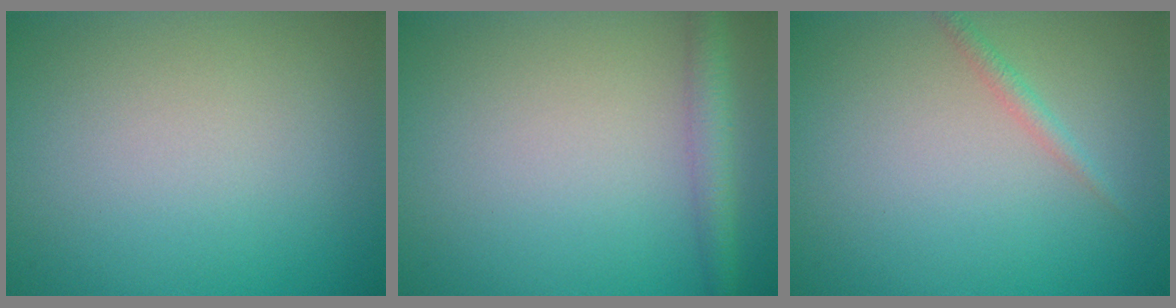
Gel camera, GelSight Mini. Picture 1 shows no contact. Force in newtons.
{"total": 2.7, "press": 2.7, "slide": 0.1}
{"total": 1.1, "press": 1.1, "slide": 0.0}